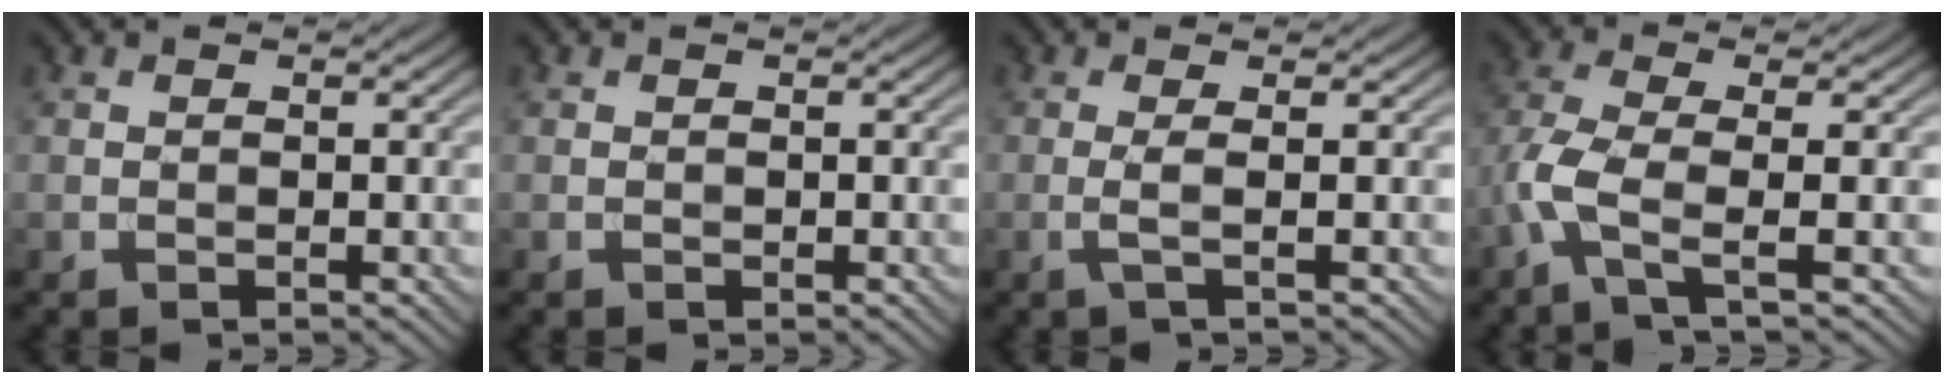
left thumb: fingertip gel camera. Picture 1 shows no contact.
{"total": 0.0}
{"total": 2.1, "force": [0.0, 0.3, 2.0], "torque": [-0.040, 0.002, -0.010]}
{"total": 5.2, "force": [-1.9, 1.0, 4.7], "torque": [-0.111, 0.001, -0.057]}